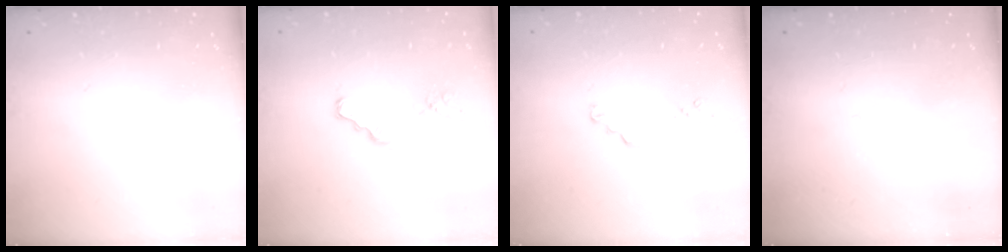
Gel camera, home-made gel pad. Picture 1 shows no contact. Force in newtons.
{"total": 1.9, "press": 1.9, "slide": 0.3}
{"total": 1.5, "press": 1.5, "slide": 0.2}
{"total": 0.0}